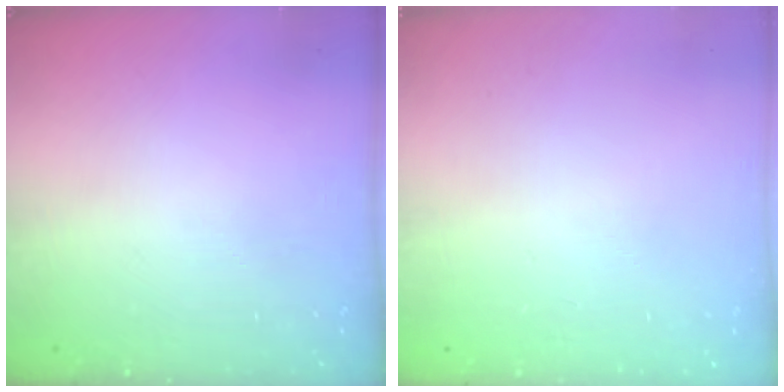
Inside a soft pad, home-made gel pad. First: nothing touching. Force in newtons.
{"total": 2.6, "press": 2.6, "slide": 0.2}